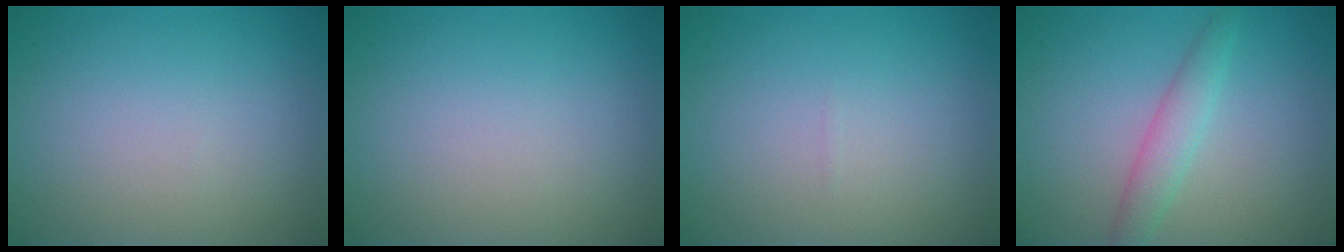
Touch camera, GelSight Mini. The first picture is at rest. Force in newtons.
{"total": 0.0}
{"total": 0.0}
{"total": 2.4, "press": 2.4, "slide": 0.1}